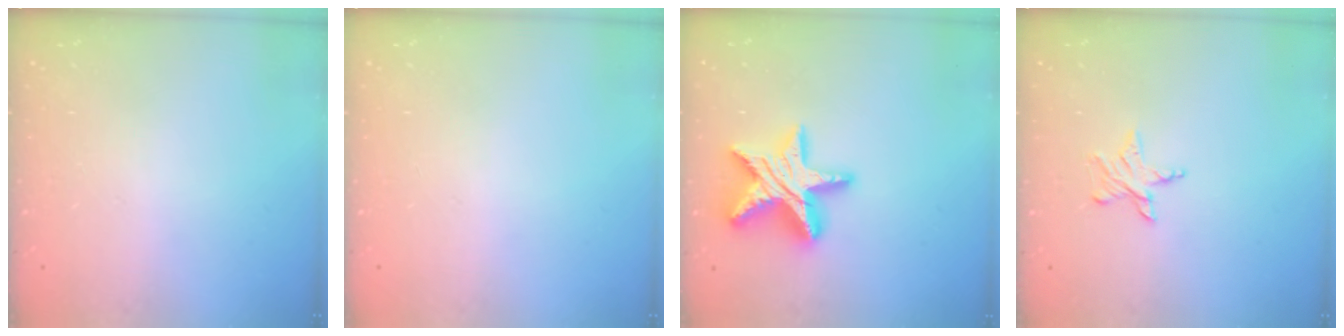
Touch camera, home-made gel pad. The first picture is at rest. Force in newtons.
{"total": 0.0}
{"total": 17.8, "press": 17.8, "slide": 1.2}
{"total": 3.7, "press": 3.7, "slide": 0.3}